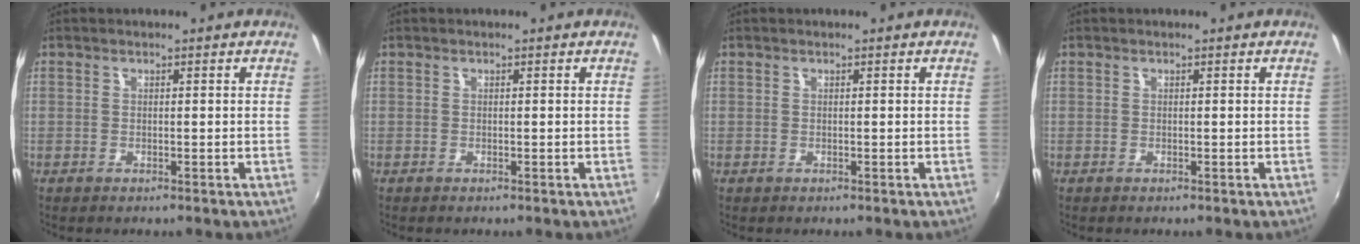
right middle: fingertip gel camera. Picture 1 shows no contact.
{"total": 0.0}
{"total": 0.0}
{"total": 0.0}